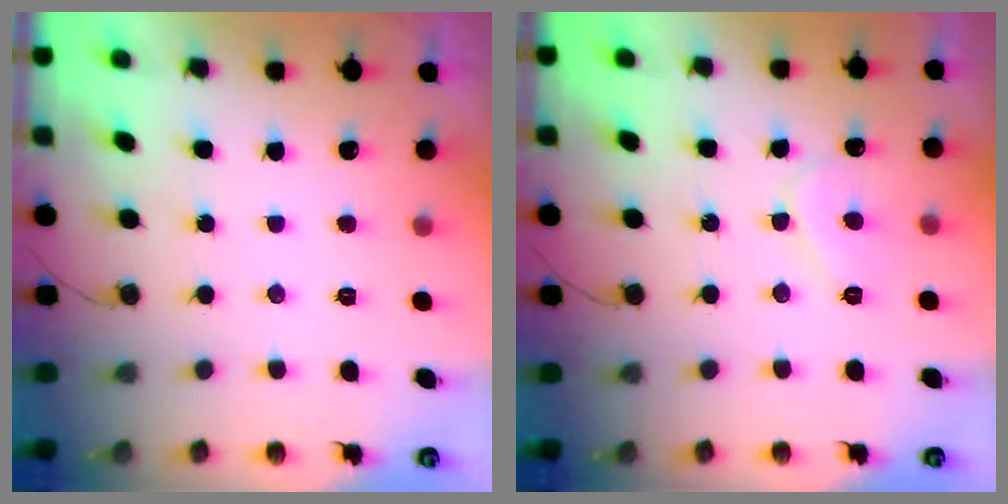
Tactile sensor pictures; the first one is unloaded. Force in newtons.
{"total": 6.5, "press": 6.5, "slide": 0.5}